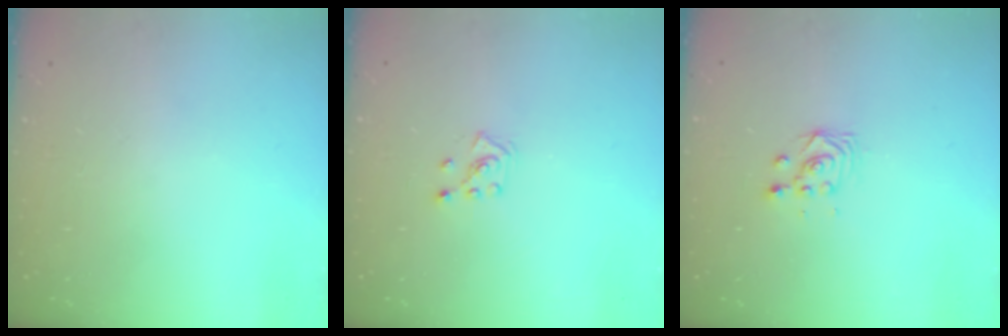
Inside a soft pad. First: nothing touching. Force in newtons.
{"total": 3.8, "press": 3.8, "slide": 0.4}
{"total": 2.9, "press": 2.9, "slide": 0.1}